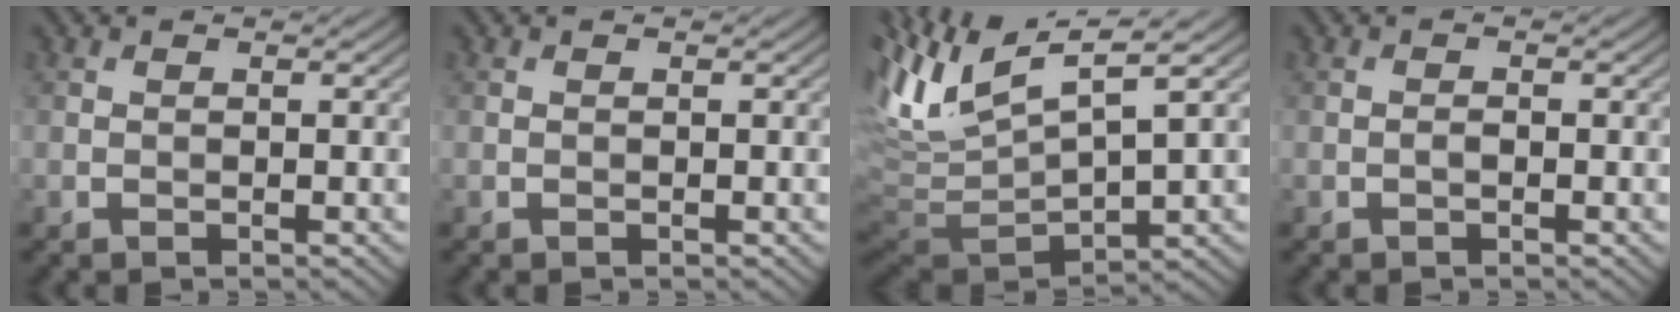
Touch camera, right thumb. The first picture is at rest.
{"total": 0.0}
{"total": 12.4, "force": [5.0, 3.9, 10.7], "torque": [-0.237, 0.017, 0.097]}
{"total": 0.7, "force": [-0.4, 0.2, 0.5], "torque": [-0.011, 0.003, -0.006]}